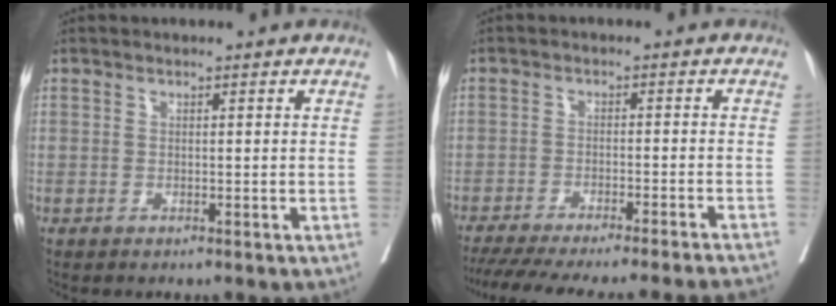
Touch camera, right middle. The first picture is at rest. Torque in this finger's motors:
{"motor_torque": [1.03, -1.11, 0.50, 0.09]}